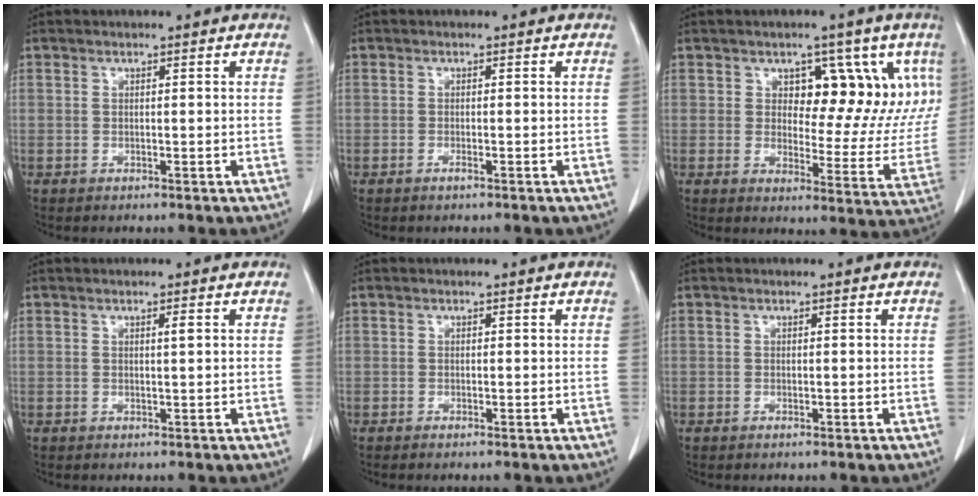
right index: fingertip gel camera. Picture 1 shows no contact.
{"total": 0.7, "force": [-0.5, 0.0, 0.5], "torque": [-0.012, 0.000, -0.009]}
{"total": 12.1, "force": [5.1, 7.0, 8.5], "torque": [-0.085, 0.008, 0.077]}
{"total": 0.7, "force": [0.2, 0.0, 0.7], "torque": [-0.012, 0.001, 0.005]}
{"total": 0.6, "force": [-0.5, 0.0, 0.3], "torque": [-0.010, -0.002, -0.009]}
{"total": 0.0}